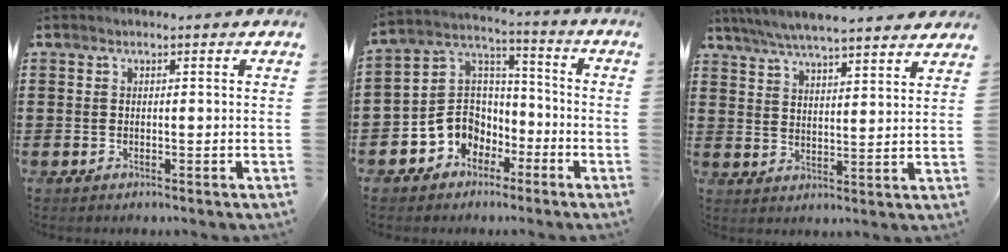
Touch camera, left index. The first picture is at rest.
{"total": 7.5, "force": [-3.3, 6.6, 1.3], "torque": [-0.064, 0.006, -0.068]}
{"total": 5.5, "force": [5.2, 0.0, 1.8], "torque": [-0.054, -0.023, 0.092]}